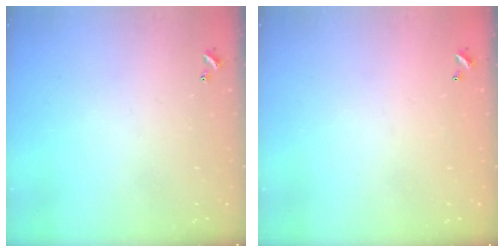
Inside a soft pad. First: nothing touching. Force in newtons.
{"total": 2.9, "press": 2.9, "slide": 0.1}